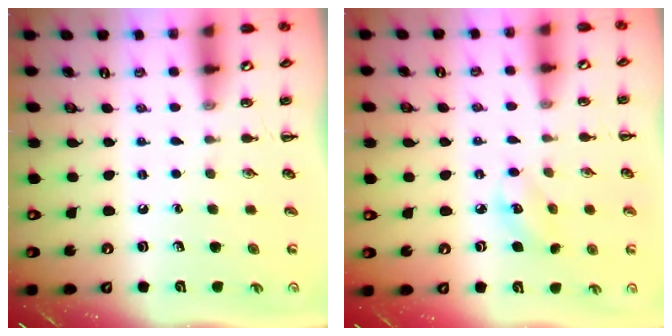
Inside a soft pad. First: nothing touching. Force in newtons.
{"total": 4.6, "press": 4.6, "slide": 0.6}